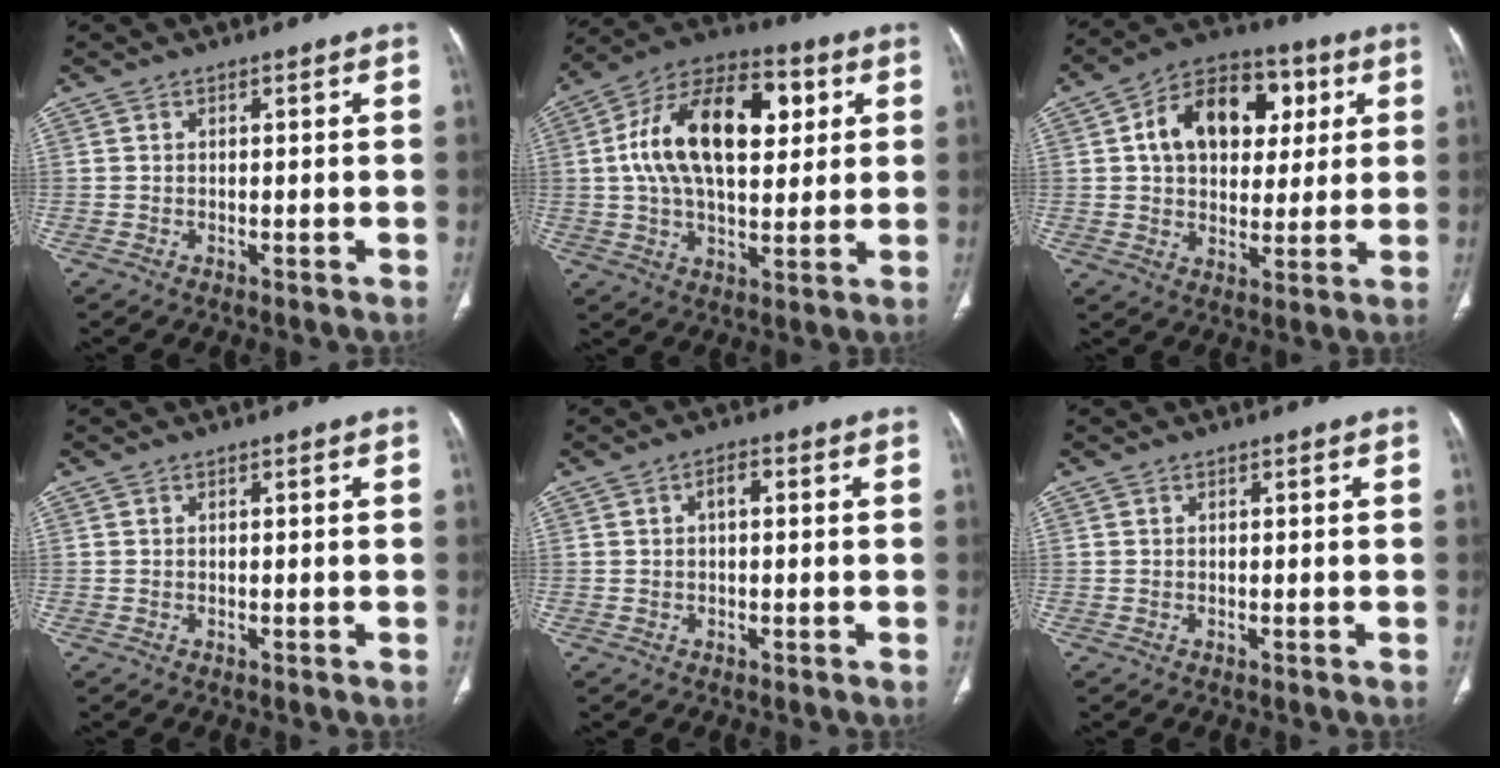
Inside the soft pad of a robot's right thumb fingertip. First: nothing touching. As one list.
[{"total": 21.8, "force": [4.7, 12.0, 17.6], "torque": [-0.279, 0.013, 0.069]}, {"total": 17.3, "force": [4.5, 11.9, 11.7], "torque": [-0.146, 0.012, 0.068]}, {"total": 0.0}, {"total": 2.3, "force": [0.4, 1.2, 2.0], "torque": [-0.031, 0.011, 0.005]}, {"total": 0.0}]